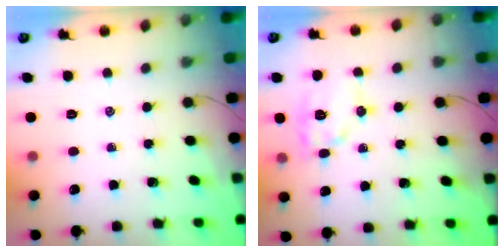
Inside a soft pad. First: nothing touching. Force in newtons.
{"total": 10.5, "press": 10.5, "slide": 0.3}